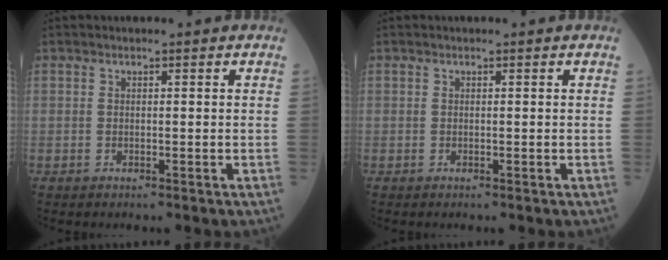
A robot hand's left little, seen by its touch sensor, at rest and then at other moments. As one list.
[{"total": 0.0}]